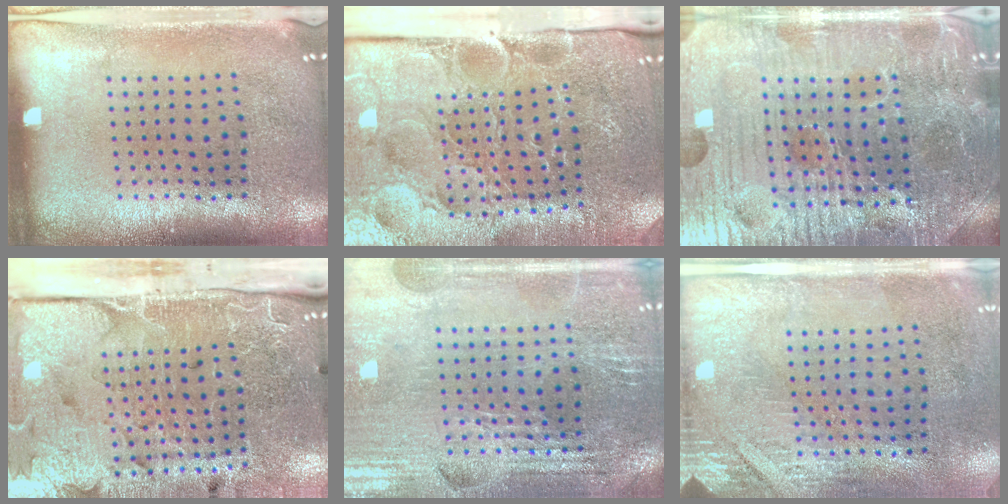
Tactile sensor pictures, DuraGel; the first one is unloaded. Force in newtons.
{"total": 3.9, "press": 3.8, "slide": 1.1}
{"total": 5.6, "press": 5.4, "slide": 1.6}
{"total": 5.0, "press": 3.9, "slide": 3.1}
{"total": 2.9, "press": 2.8, "slide": 0.5}
{"total": 2.9, "press": 2.5, "slide": 1.4}